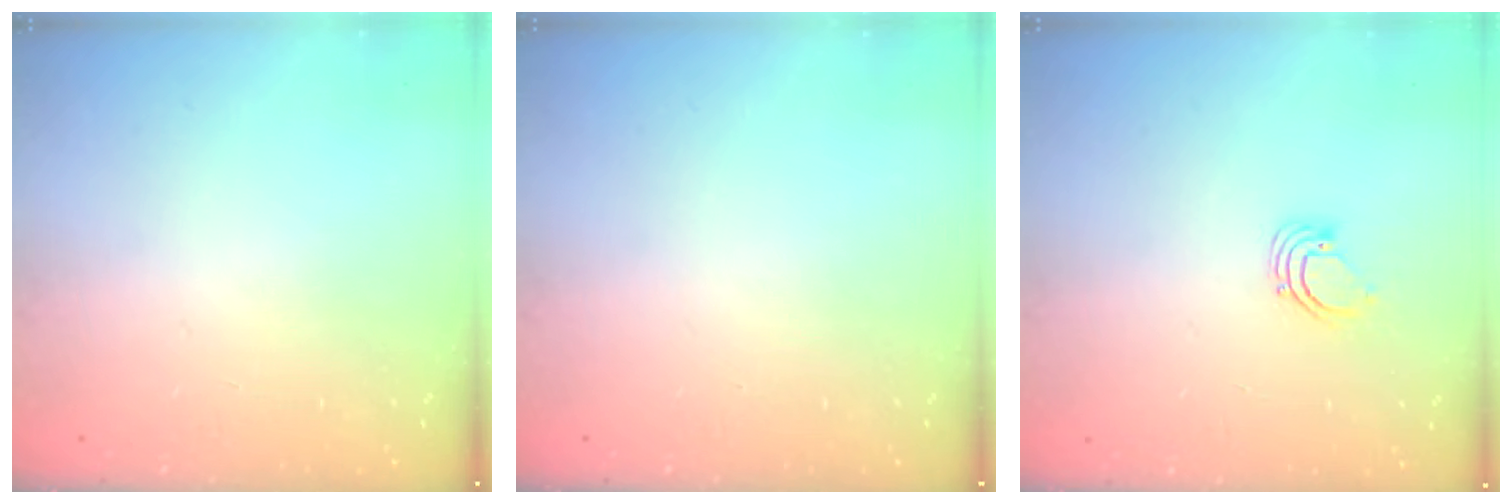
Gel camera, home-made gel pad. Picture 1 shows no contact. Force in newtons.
{"total": 0.0}
{"total": 2.2, "press": 2.2, "slide": 0.2}